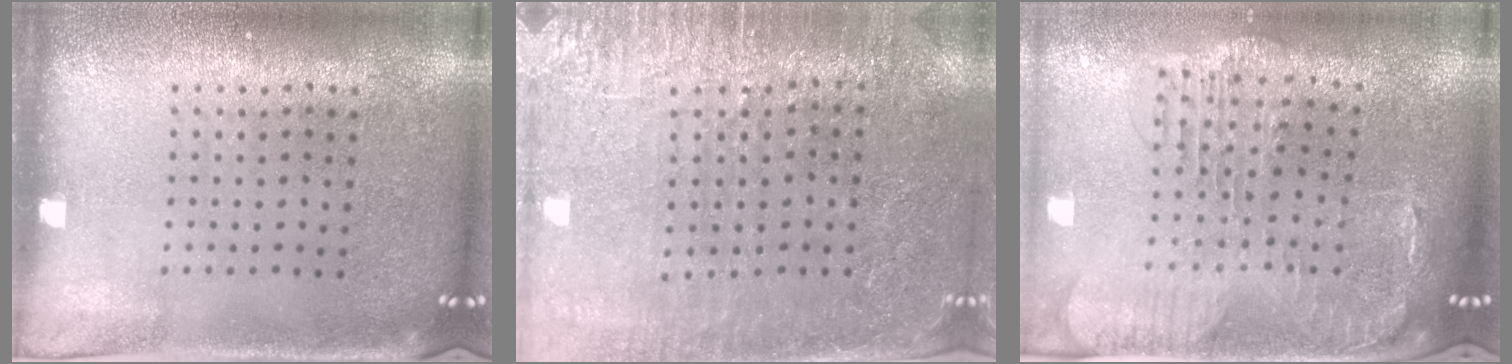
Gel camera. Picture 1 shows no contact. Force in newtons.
{"total": 3.0, "press": 2.8, "slide": 1.1}
{"total": 1.7, "press": 1.6, "slide": 0.6}